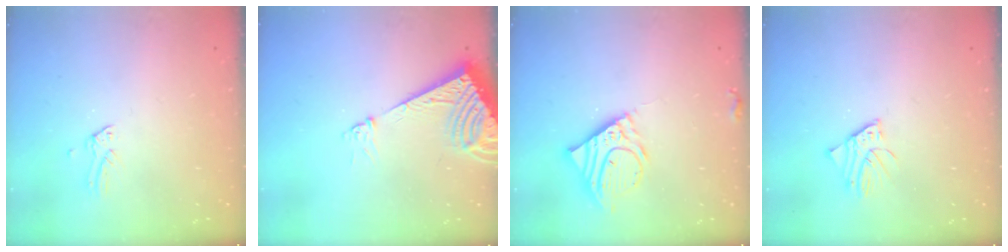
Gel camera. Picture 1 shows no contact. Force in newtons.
{"total": 8.8, "press": 8.7, "slide": 1.1}
{"total": 10.6, "press": 10.5, "slide": 1.6}
{"total": 1.6, "press": 1.6, "slide": 0.2}